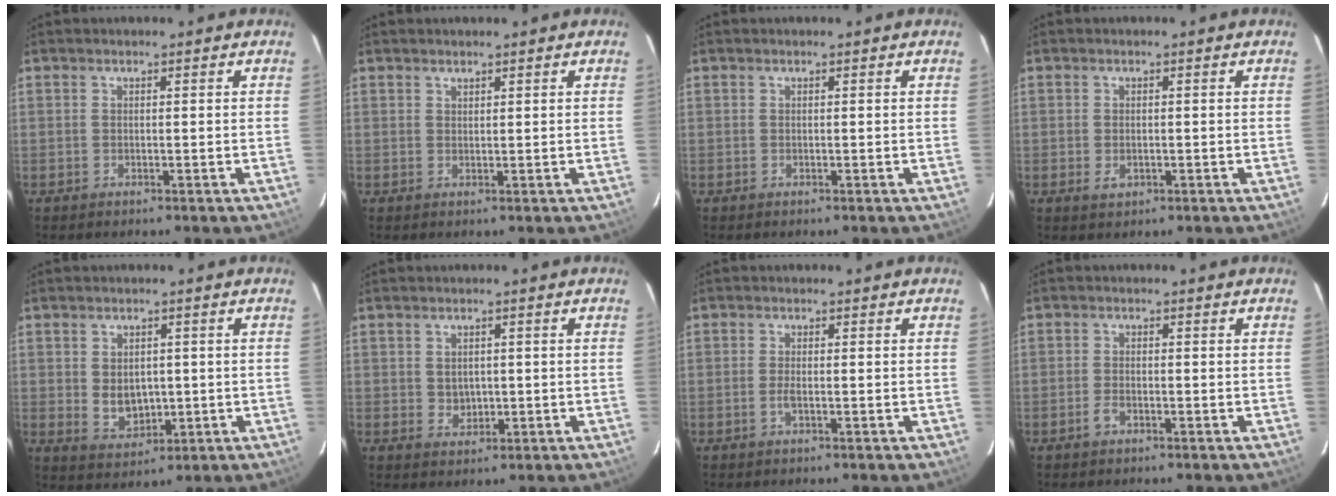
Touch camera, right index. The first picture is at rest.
{"total": 0.8, "force": [0.8, 0.3, 0.1], "torque": [-0.002, 0.002, 0.015]}
{"total": 0.0}
{"total": 2.0, "force": [-0.4, 1.4, 1.3], "torque": [-0.023, -0.002, -0.005]}
{"total": 6.0, "force": [-0.1, 4.6, 3.9], "torque": [-0.068, -0.006, 0.015]}
{"total": 2.9, "force": [0.1, 2.6, 1.3], "torque": [-0.019, 0.001, 0.008]}
{"total": 1.6, "force": [-0.5, 0.4, 1.5], "torque": [-0.033, -0.001, -0.010]}
{"total": 2.0, "force": [-1.1, 1.0, 1.3], "torque": [-0.031, 0.001, -0.022]}